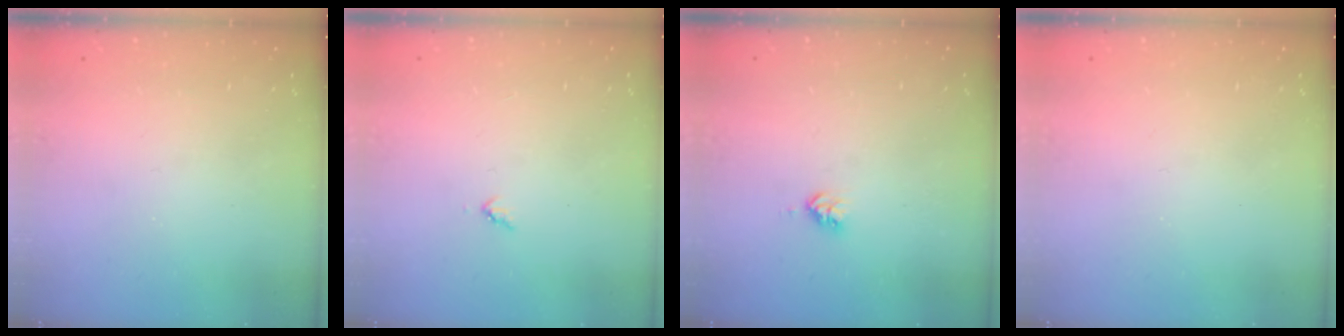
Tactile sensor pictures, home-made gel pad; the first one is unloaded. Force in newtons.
{"total": 3.0, "press": 3.0, "slide": 0.3}
{"total": 2.8, "press": 2.8, "slide": 0.2}
{"total": 0.0}